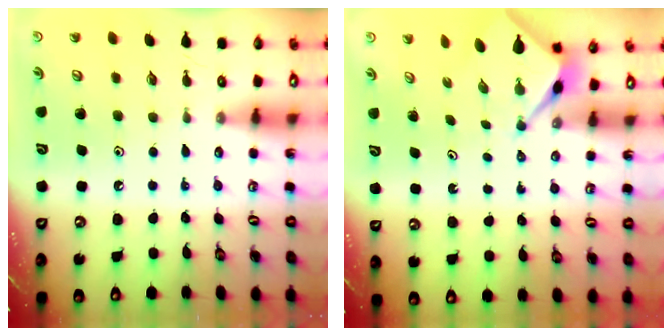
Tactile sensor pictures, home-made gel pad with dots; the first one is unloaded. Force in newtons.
{"total": 2.6, "press": 2.6, "slide": 0.1}